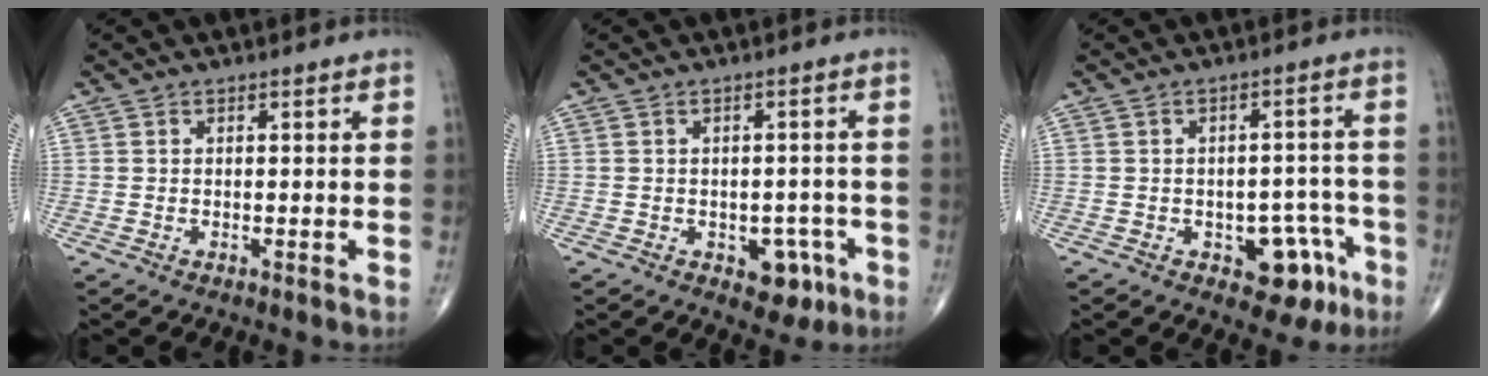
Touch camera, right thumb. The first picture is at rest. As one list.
[{"total": 3.8, "force": [-1.7, 2.6, 2.2], "torque": [-0.004, 0.010, -0.018]}, {"total": 8.3, "force": [-3.9, 5.0, 5.4], "torque": [-0.029, 0.035, -0.043]}]